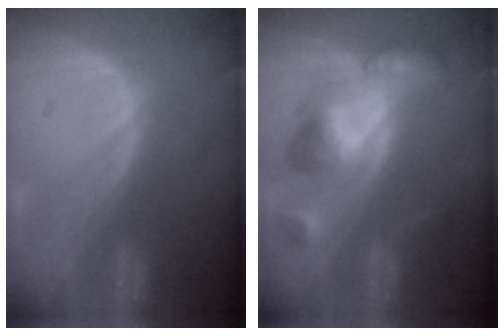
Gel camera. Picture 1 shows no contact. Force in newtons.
{"total": 8.3, "press": 8.2, "slide": 0.7}